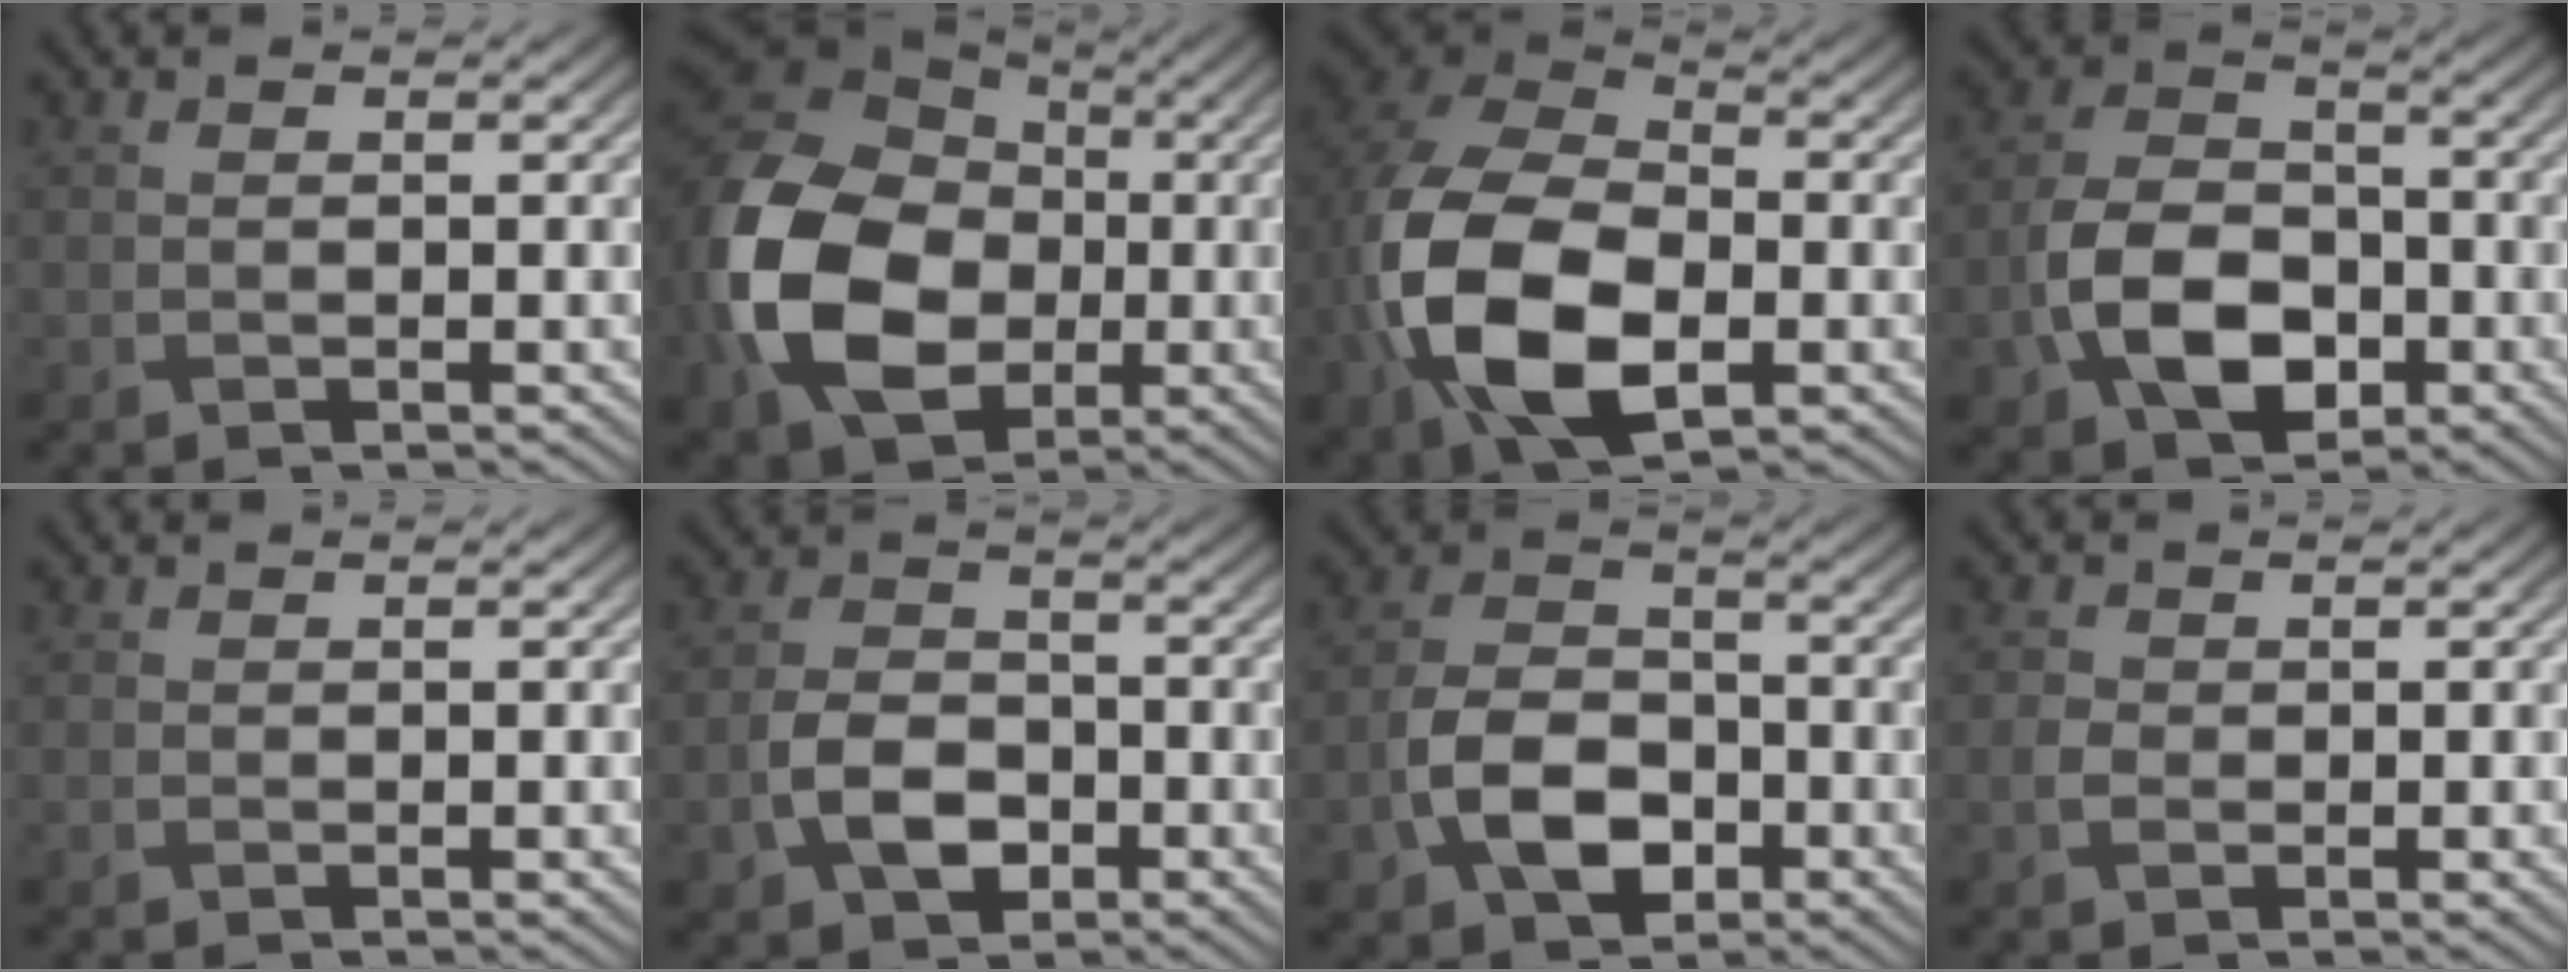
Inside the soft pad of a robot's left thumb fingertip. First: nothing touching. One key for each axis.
{"total": 16.3, "fx": -2.7, "fy": 12.5, "fz": 10.1, "tx": -0.261, "ty": -0.032, "tz": -0.054}
{"total": 15.6, "fx": -3.9, "fy": 10.1, "fz": 11.2, "tx": -0.276, "ty": -0.040, "tz": -0.074}
{"total": 9.8, "fx": -3.5, "fy": 6.7, "fz": 6.3, "tx": -0.136, "ty": -0.005, "tz": -0.074}
{"total": 0.0}
{"total": 5.9, "fx": -2.4, "fy": 4.1, "fz": 3.5, "tx": -0.075, "ty": -0.004, "tz": -0.053}
{"total": 8.1, "fx": -3.1, "fy": 5.5, "fz": 5.0, "tx": -0.108, "ty": -0.003, "tz": -0.070}
{"total": 1.0, "fx": -0.3, "fy": 0.9, "fz": 0.3, "tx": -0.011, "ty": -0.005, "tz": -0.011}